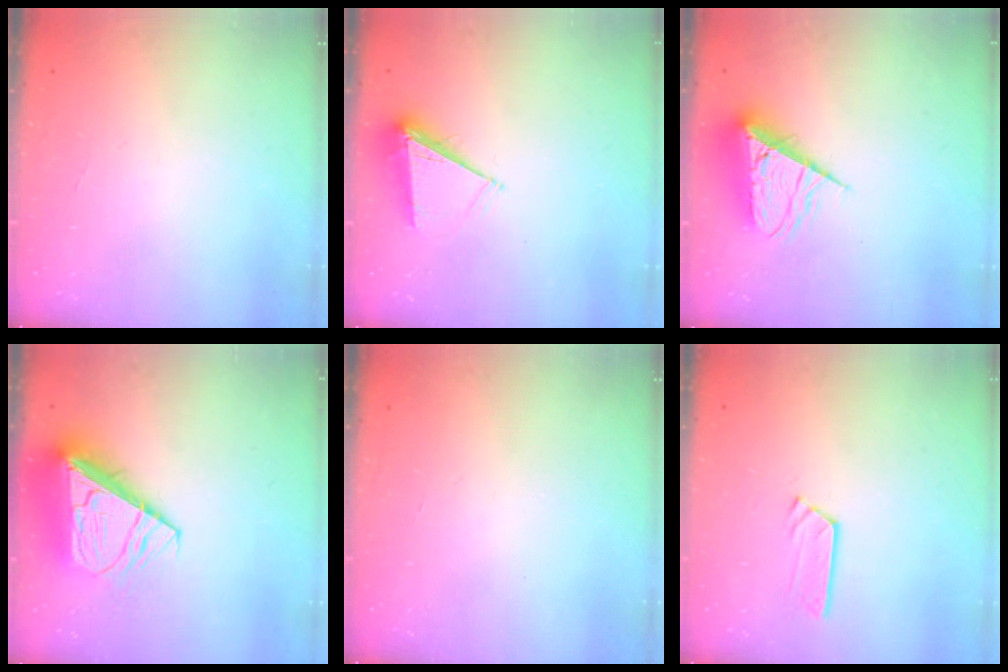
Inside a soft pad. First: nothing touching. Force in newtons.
{"total": 7.2, "press": 7.2, "slide": 0.8}
{"total": 9.9, "press": 9.8, "slide": 0.7}
{"total": 14.1, "press": 14.0, "slide": 1.9}
{"total": 0.0}
{"total": 3.5, "press": 3.5, "slide": 0.1}